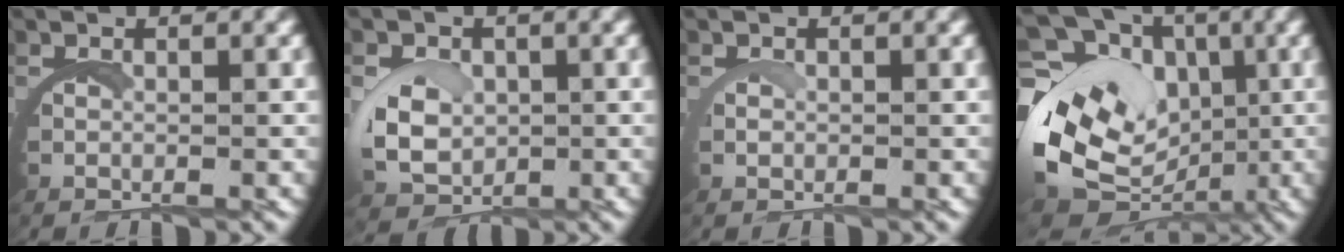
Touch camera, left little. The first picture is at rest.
{"total": 4.1, "force": [0.2, 3.1, 2.7], "torque": [-0.072, -0.016, 0.013]}
{"total": 0.7, "force": [0.7, -0.2, 0.2], "torque": [-0.018, -0.006, 0.014]}
{"total": 13.1, "force": [0.2, 9.9, 8.6], "torque": [-0.165, -0.035, 0.012]}